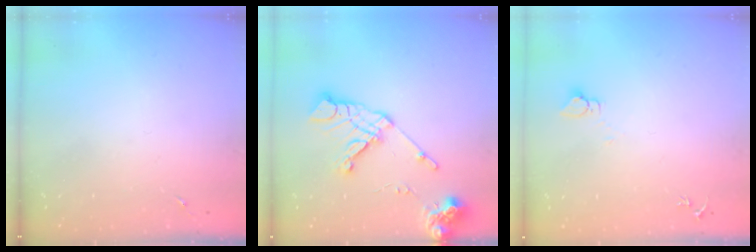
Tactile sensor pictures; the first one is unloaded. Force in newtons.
{"total": 14.4, "press": 14.3, "slide": 1.9}
{"total": 2.7, "press": 2.7, "slide": 0.2}